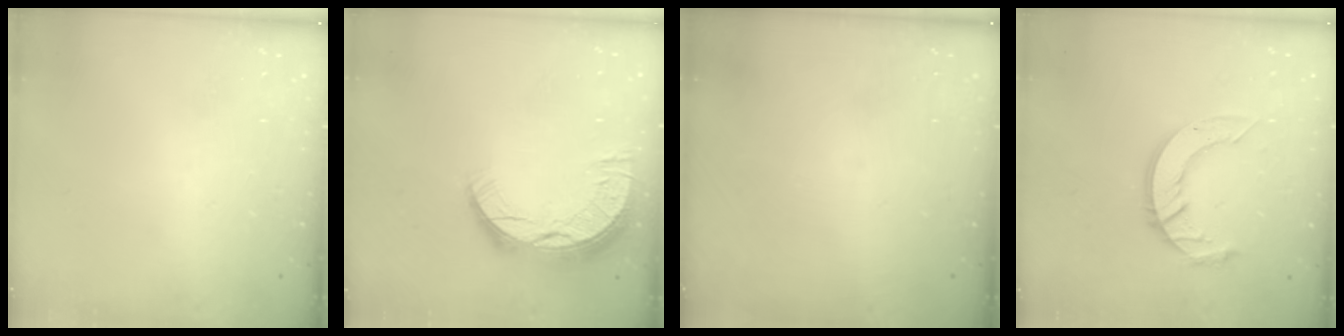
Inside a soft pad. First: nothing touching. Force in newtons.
{"total": 12.3, "press": 12.2, "slide": 0.9}
{"total": 0.0}
{"total": 11.1, "press": 11.1, "slide": 1.0}